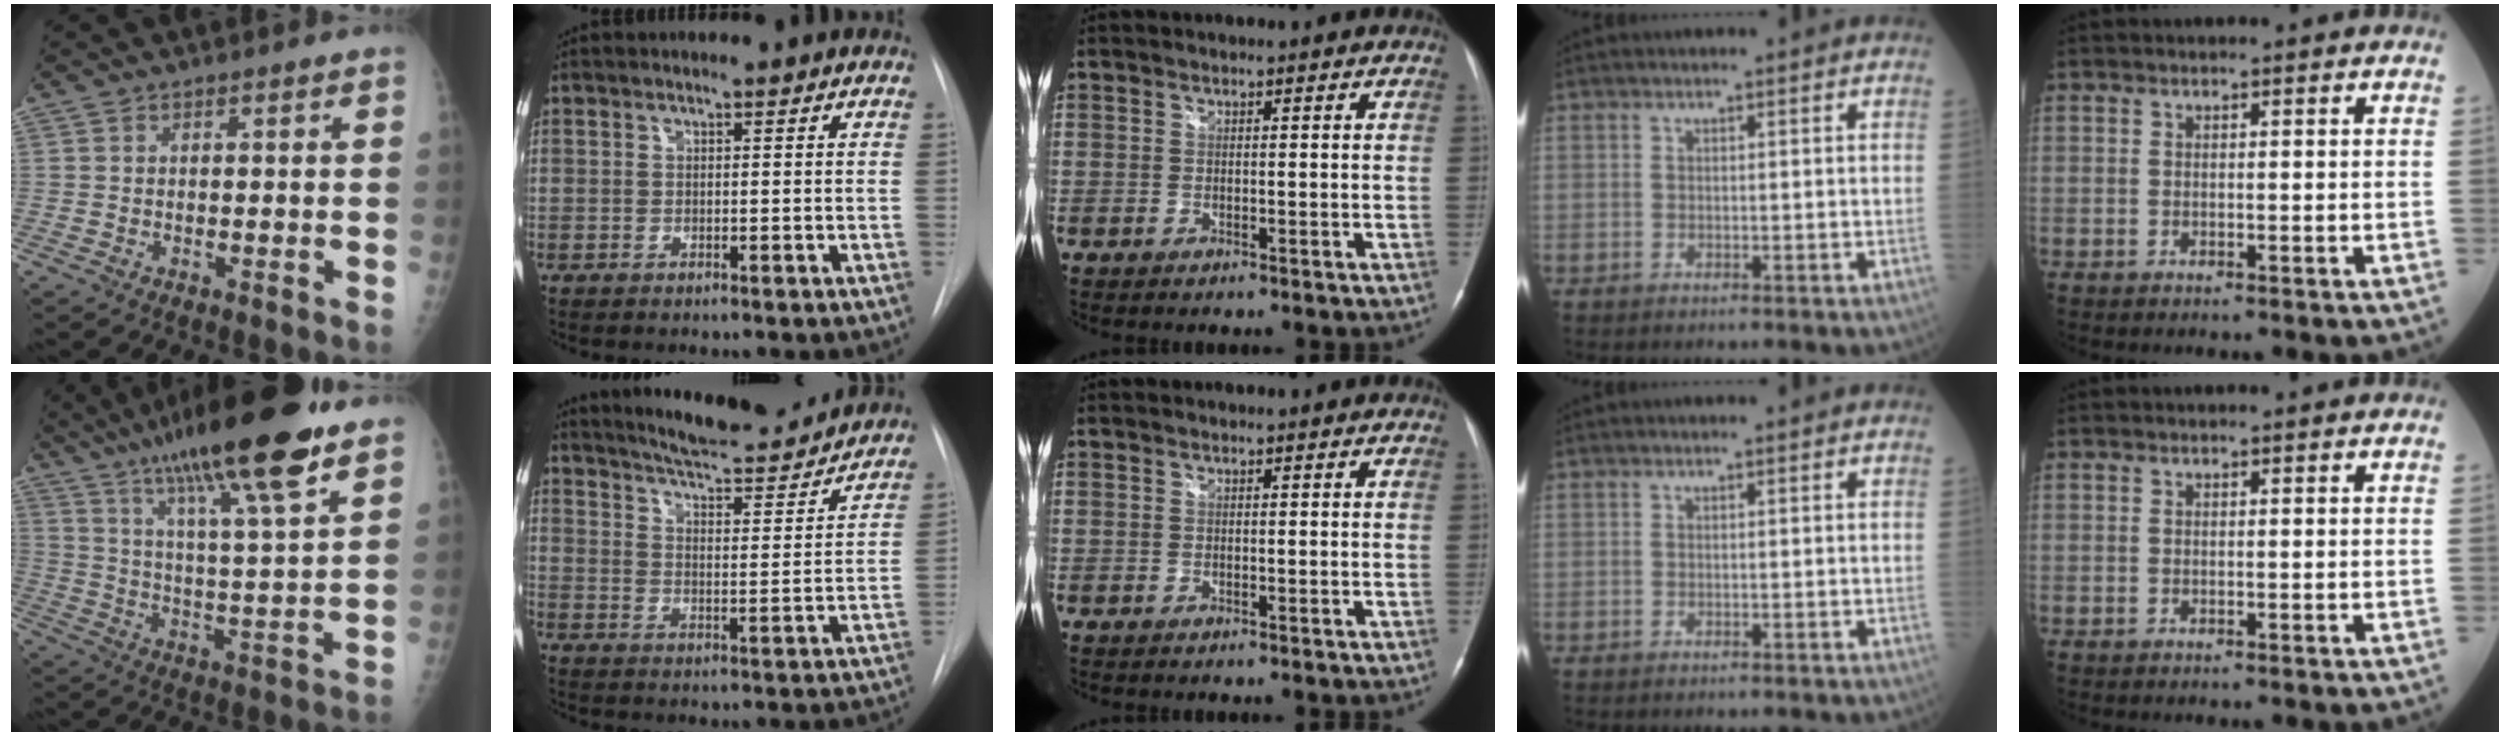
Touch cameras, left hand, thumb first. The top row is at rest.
{"thumb": {"total": 21.8, "force": [14.4, 3.0, 16.1], "torque": [-0.263, -0.041, 0.237]}, "index": {"total": 16.7, "force": [15.4, 2.4, 6.0], "torque": [-0.089, -0.013, 0.213]}}